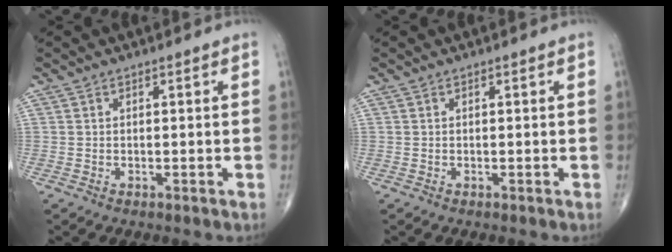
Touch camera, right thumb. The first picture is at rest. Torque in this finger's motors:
{"motor_torque": [0.00, 0.00, 0.00, 0.00, 0.00]}